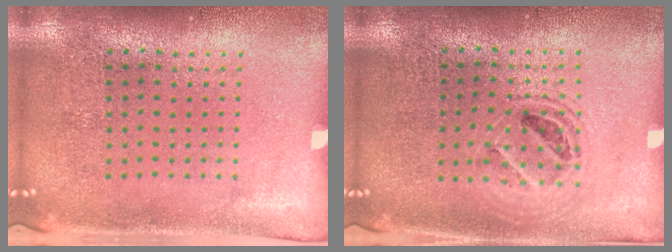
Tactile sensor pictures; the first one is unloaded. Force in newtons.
{"total": 1.4, "press": 1.2, "slide": 0.6}